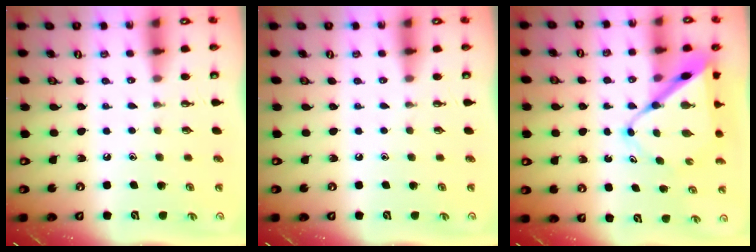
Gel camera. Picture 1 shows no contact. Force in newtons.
{"total": 0.0}
{"total": 10.8, "press": 10.7, "slide": 1.2}